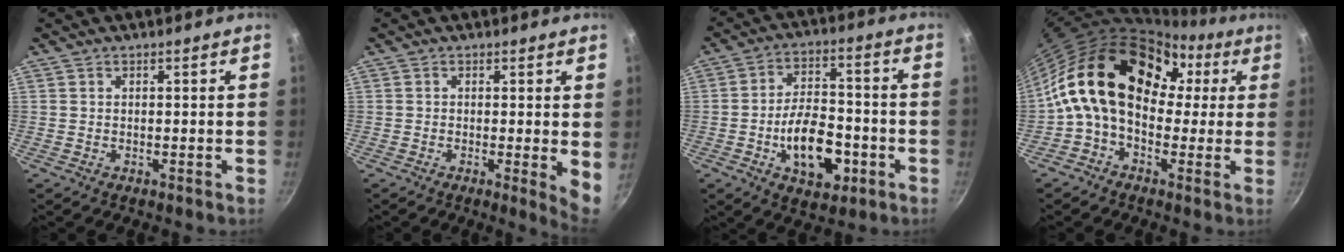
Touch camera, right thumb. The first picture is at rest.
{"total": 4.7, "force": [0.1, 0.9, 4.6], "torque": [-0.060, -0.017, -0.003]}
{"total": 13.8, "force": [-4.4, 7.8, 10.5], "torque": [-0.145, 0.028, -0.068]}
{"total": 20.8, "force": [3.0, 14.7, 14.4], "torque": [-0.233, 0.042, 0.025]}